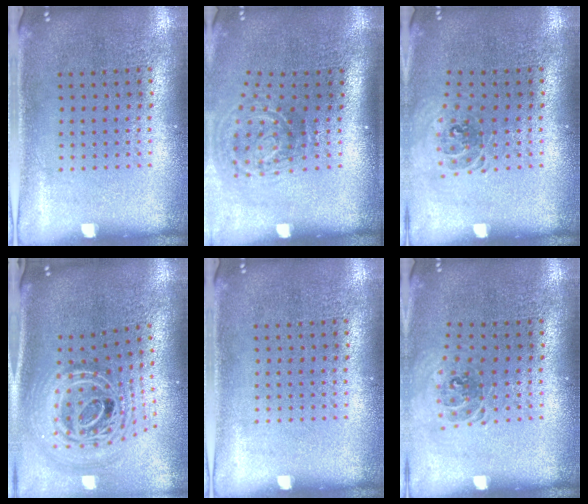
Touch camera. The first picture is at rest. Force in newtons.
{"total": 2.0, "press": 1.2, "slide": 1.6}
{"total": 0.9, "press": 0.9, "slide": 0.2}
{"total": 3.0, "press": 2.0, "slide": 2.2}
{"total": 0.0}
{"total": 0.9, "press": 0.9, "slide": 0.2}